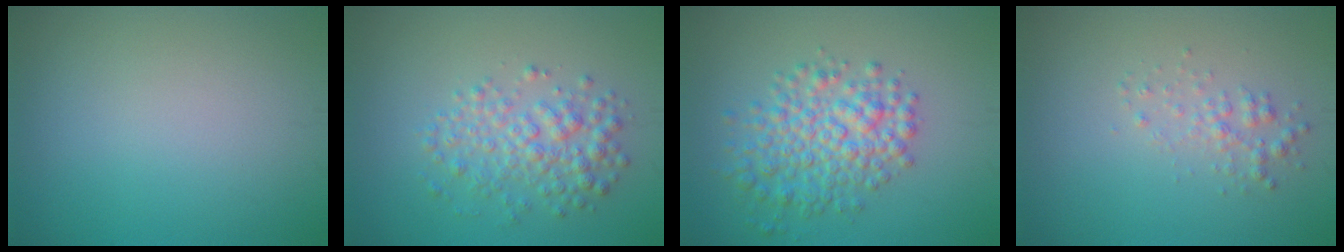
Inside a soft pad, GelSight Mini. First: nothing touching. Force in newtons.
{"total": 3.8, "press": 3.8, "slide": 0.1}
{"total": 5.4, "press": 5.4, "slide": 0.1}
{"total": 1.6, "press": 1.6, "slide": 0.0}